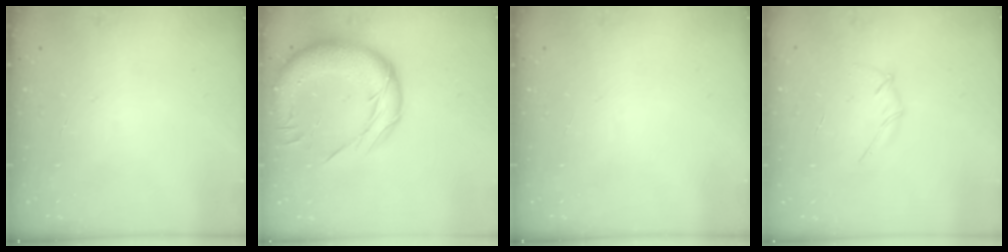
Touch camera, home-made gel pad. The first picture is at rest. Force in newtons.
{"total": 18.5, "press": 18.2, "slide": 3.6}
{"total": 0.0}
{"total": 3.3, "press": 3.2, "slide": 0.9}